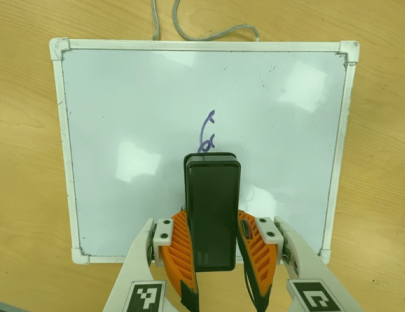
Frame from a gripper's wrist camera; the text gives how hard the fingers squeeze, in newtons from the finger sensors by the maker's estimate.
{"total": 6.2, "left": 5.6, "right": 6.8}